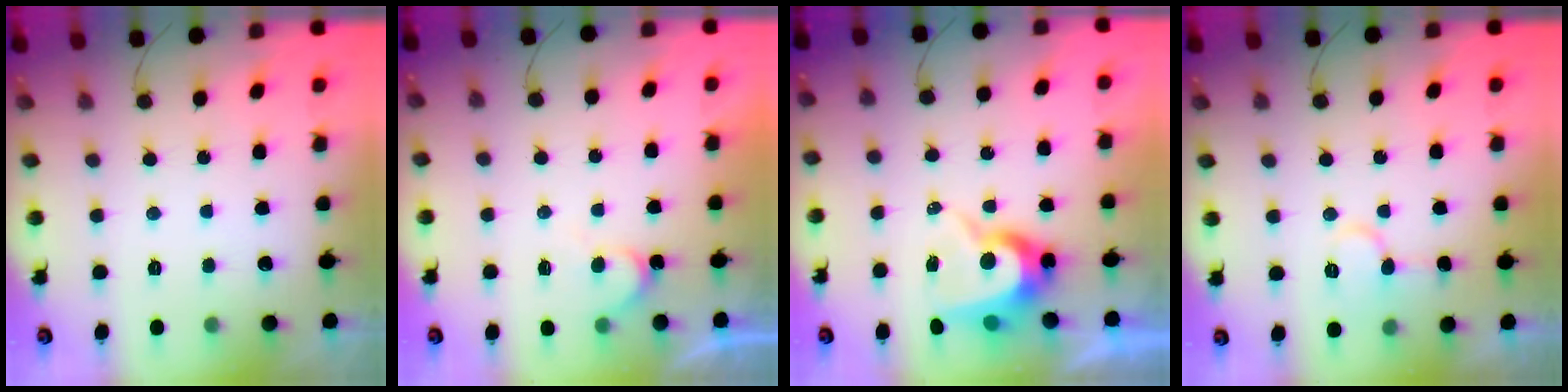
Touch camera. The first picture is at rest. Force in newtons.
{"total": 5.8, "press": 5.8, "slide": 0.3}
{"total": 9.7, "press": 9.7, "slide": 0.6}
{"total": 7.5, "press": 7.5, "slide": 0.3}